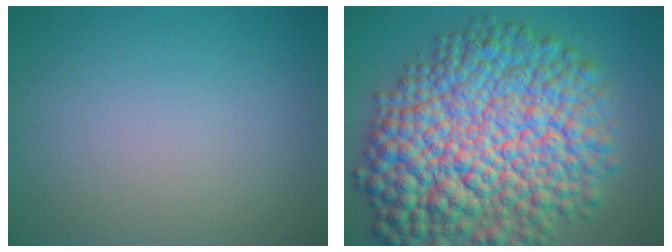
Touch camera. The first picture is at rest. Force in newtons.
{"total": 17.0, "press": 17.0, "slide": 0.3}